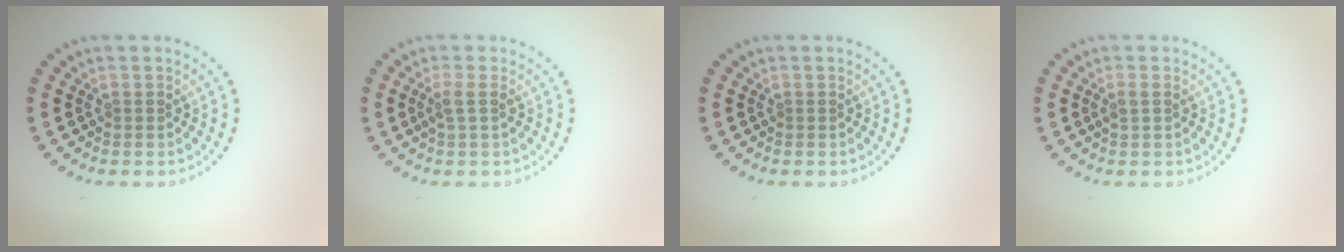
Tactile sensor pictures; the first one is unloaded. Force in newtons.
{"total": 1.5, "press": 1.1, "slide": 0.9}
{"total": 0.0}
{"total": 1.1, "press": 0.9, "slide": 0.5}